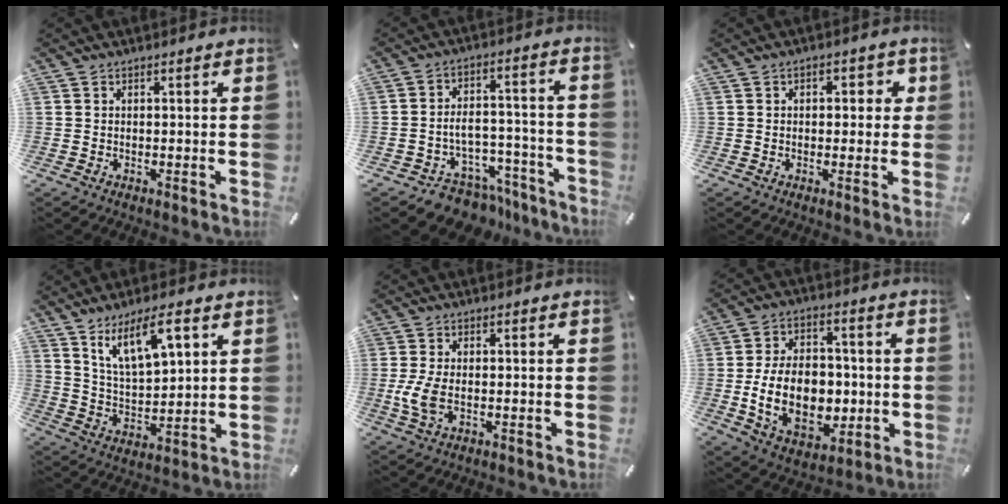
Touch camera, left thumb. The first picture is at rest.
{"total": 8.7, "force": [-5.1, 6.3, 3.1], "torque": [-0.045, 0.031, -0.080]}
{"total": 3.0, "force": [-0.1, 2.2, 2.1], "torque": [-0.017, 0.002, -0.011]}
{"total": 11.0, "force": [7.3, 4.1, 7.2], "torque": [-0.143, -0.020, 0.132]}
{"total": 5.8, "force": [-1.1, 2.9, 4.9], "torque": [-0.114, -0.007, -0.021]}
{"total": 18.1, "force": [-2.6, 12.2, 13.0], "torque": [-0.243, 0.005, -0.038]}